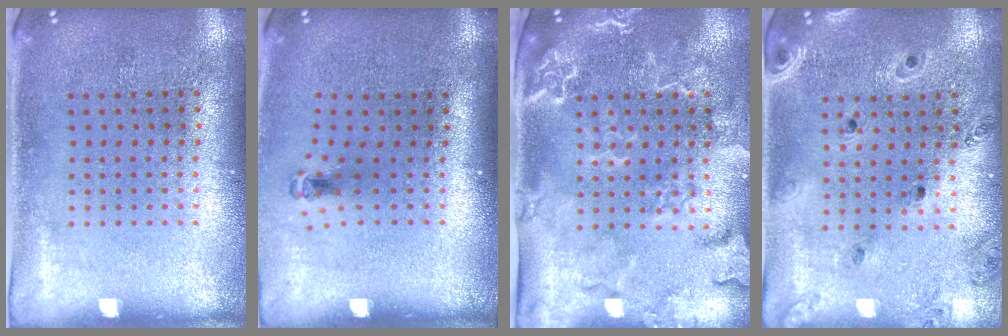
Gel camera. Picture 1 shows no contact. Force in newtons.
{"total": 0.7, "press": 0.3, "slide": 0.6}
{"total": 2.8, "press": 2.5, "slide": 1.3}
{"total": 0.6, "press": 0.6, "slide": 0.1}